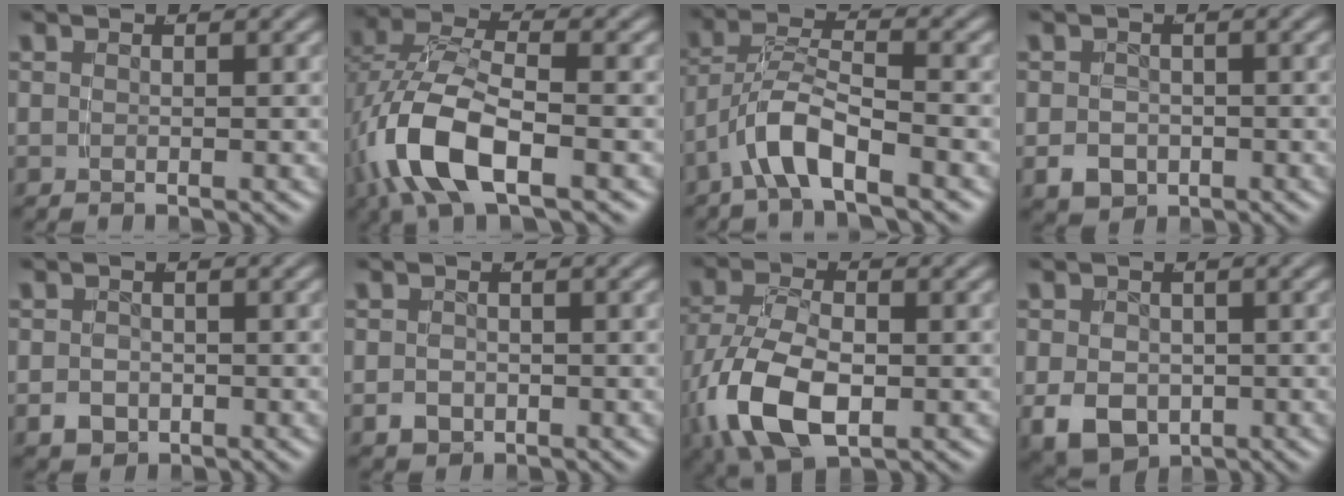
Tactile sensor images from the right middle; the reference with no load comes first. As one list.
[{"total": 8.1, "force": [-1.3, 4.1, 6.9], "torque": [-0.156, -0.024, -0.009]}, {"total": 4.4, "force": [-1.4, 2.2, 3.5], "torque": [-0.075, -0.005, -0.026]}, {"total": 2.4, "force": [-0.8, 2.0, 1.1], "torque": [-0.018, -0.013, -0.008]}, {"total": 1.4, "force": [-0.5, 1.2, 0.6], "torque": [-0.011, -0.007, -0.006]}, {"total": 1.1, "force": [-0.4, 0.9, 0.5], "torque": [-0.010, -0.005, -0.004]}, {"total": 8.2, "force": [-1.7, 5.0, 6.2], "torque": [-0.156, -0.037, -0.004]}, {"total": 5.4, "force": [-1.6, 4.3, 2.9], "torque": [-0.064, -0.030, -0.014]}]